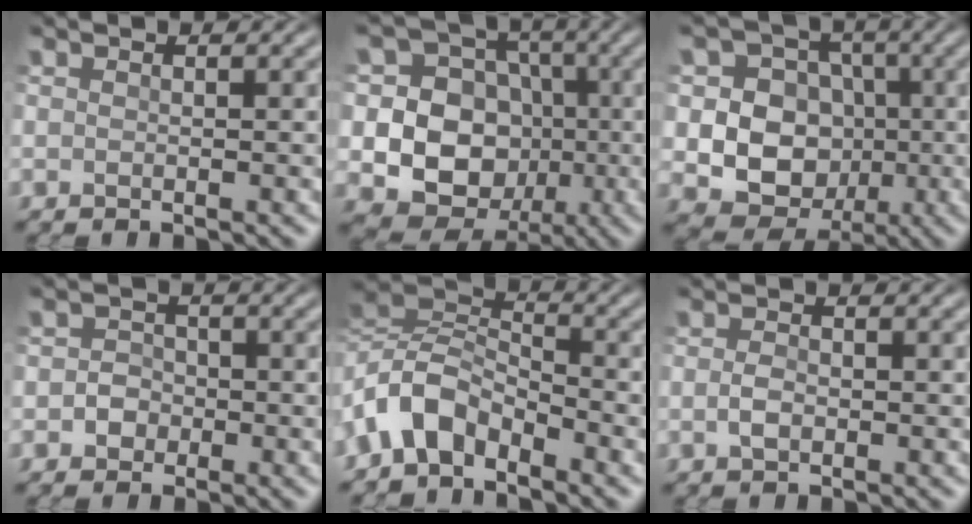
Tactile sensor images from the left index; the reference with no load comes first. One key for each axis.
{"total": 13.1, "fx": -0.5, "fy": 12.1, "fz": 5.0, "tx": -0.123, "ty": 0.028, "tz": -0.016}
{"total": 10.5, "fx": 0.2, "fy": 9.8, "fz": 4.0, "tx": -0.082, "ty": 0.028, "tz": -0.013}
{"total": 1.7, "fx": -0.4, "fy": 1.6, "fz": 0.4, "tx": 0.004, "ty": 0.007, "tz": -0.016}
{"total": 5.5, "fx": -3.0, "fy": 3.3, "fz": 3.1, "tx": -0.057, "ty": 0.008, "tz": -0.074}
{"total": 1.2, "fx": -0.1, "fy": 0.8, "fz": 0.9, "tx": -0.019, "ty": 0.005, "tz": -0.004}